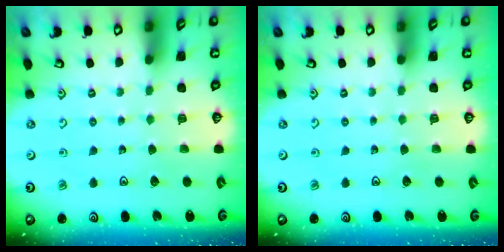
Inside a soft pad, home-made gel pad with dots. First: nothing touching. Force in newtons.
{"total": 0.0}